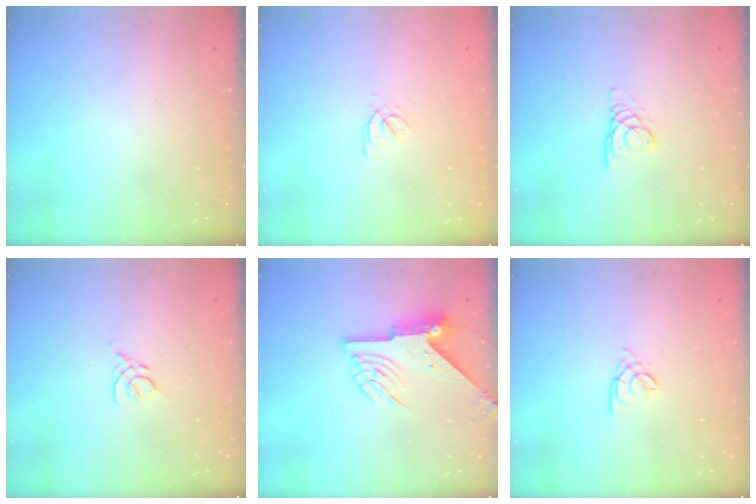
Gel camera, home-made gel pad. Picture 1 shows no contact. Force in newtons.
{"total": 2.3, "press": 2.2, "slide": 0.3}
{"total": 3.4, "press": 3.4, "slide": 0.3}
{"total": 2.5, "press": 2.4, "slide": 0.7}
{"total": 7.3, "press": 7.3, "slide": 0.6}
{"total": 2.2, "press": 2.1, "slide": 0.5}